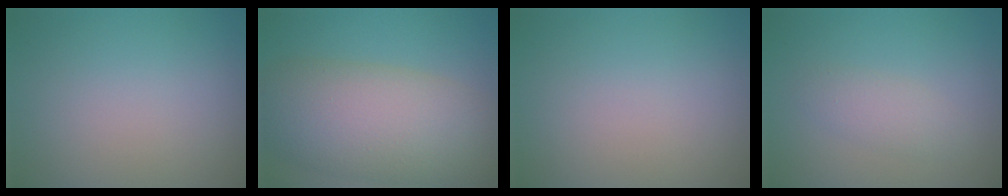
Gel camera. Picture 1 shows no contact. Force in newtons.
{"total": 10.0, "press": 9.9, "slide": 0.8}
{"total": 0.0}
{"total": 1.9, "press": 1.9, "slide": 0.1}